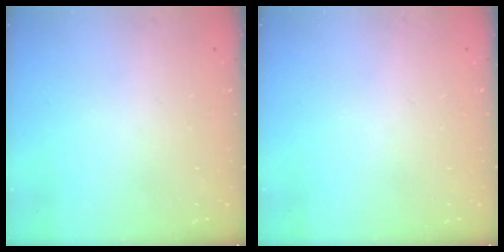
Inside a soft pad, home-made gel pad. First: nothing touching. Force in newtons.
{"total": 0.0}